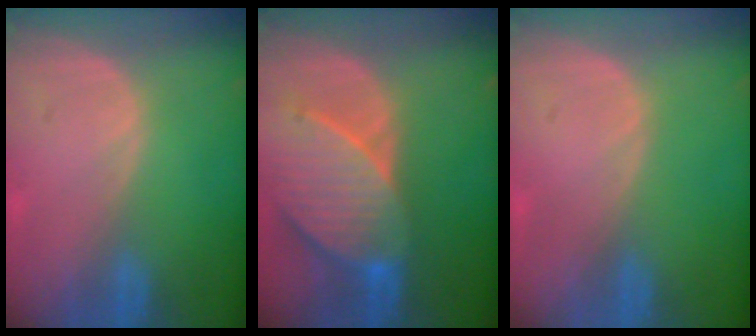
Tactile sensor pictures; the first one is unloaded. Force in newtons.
{"total": 9.6, "press": 8.7, "slide": 4.0}
{"total": 0.0}